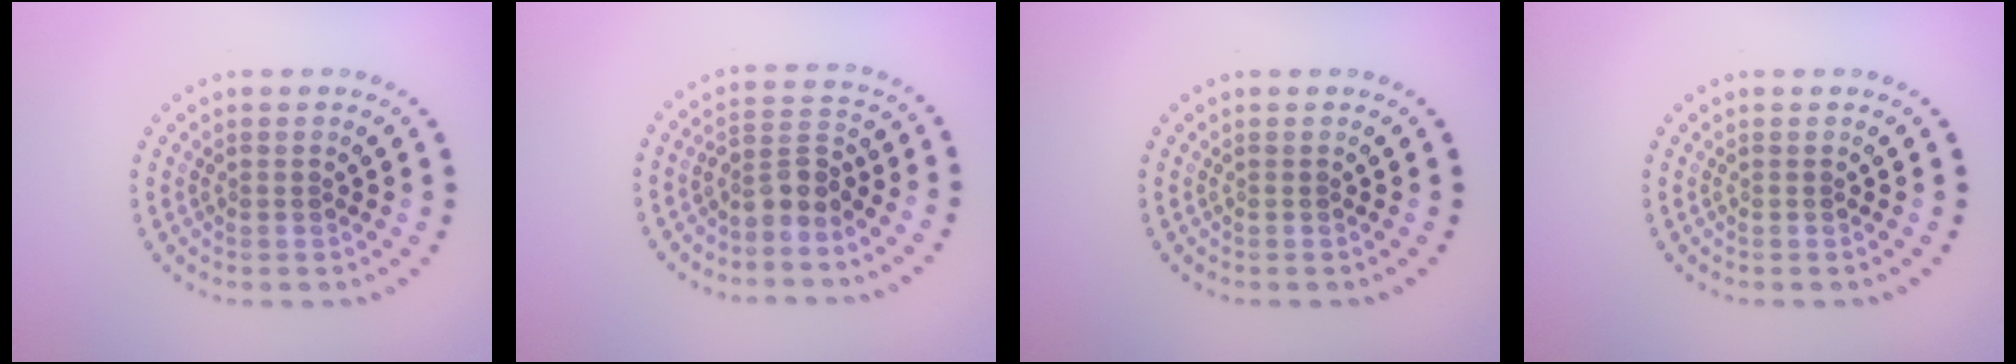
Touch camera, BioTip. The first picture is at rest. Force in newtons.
{"total": 2.6, "press": 2.0, "slide": 1.7}
{"total": 0.0}
{"total": 0.0}